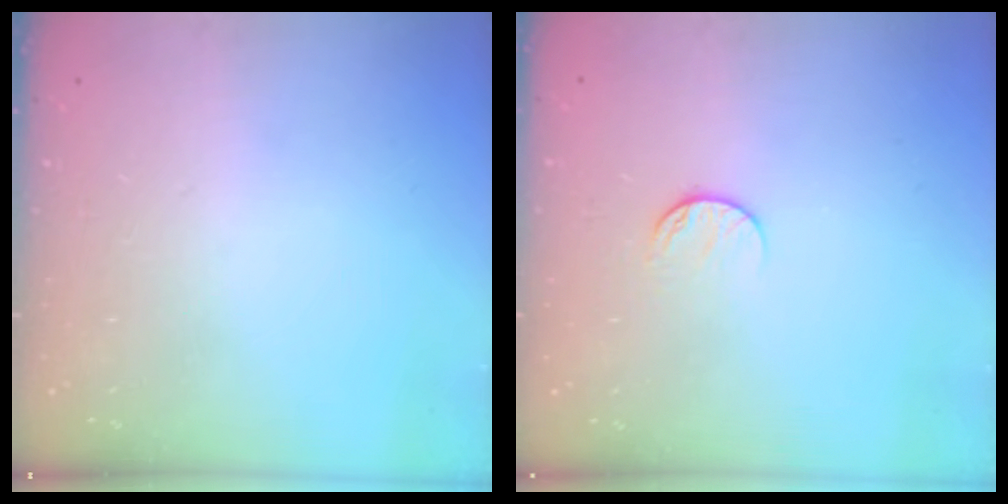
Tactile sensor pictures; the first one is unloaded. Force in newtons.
{"total": 7.5, "press": 7.5, "slide": 0.9}